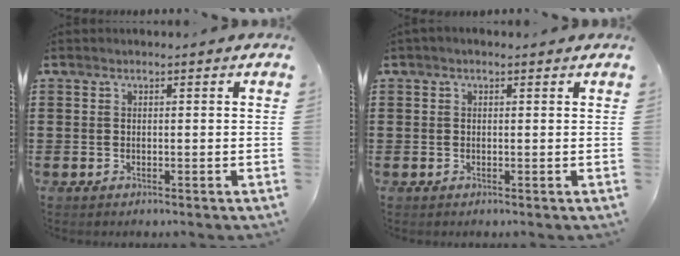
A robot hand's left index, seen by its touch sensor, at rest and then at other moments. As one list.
[{"total": 0.5, "force": [0.1, 0.3, 0.4], "torque": [-0.008, 0.002, 0.001]}]